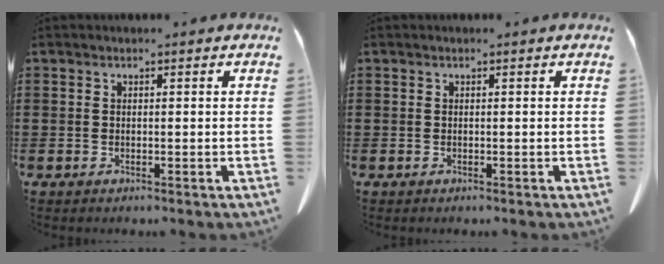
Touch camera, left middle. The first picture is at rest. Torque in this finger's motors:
{"motor_torque": [0.00, 0.00, 0.00, 0.00]}